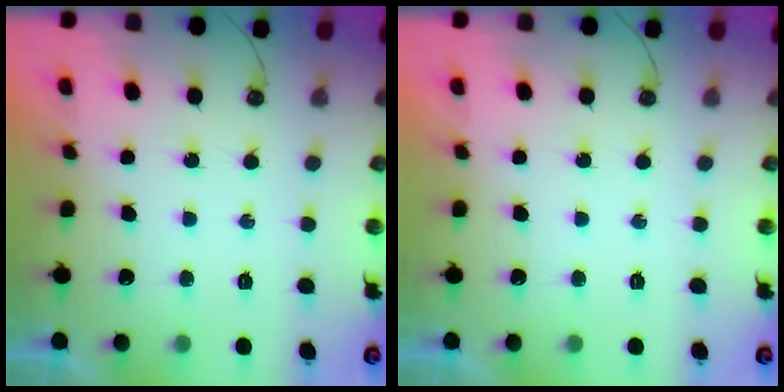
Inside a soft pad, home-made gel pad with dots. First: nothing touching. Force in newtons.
{"total": 0.0}